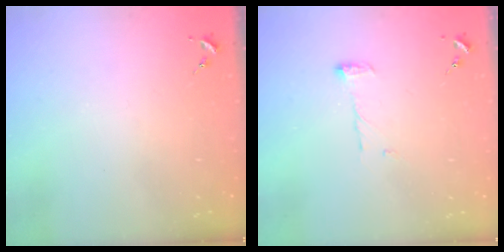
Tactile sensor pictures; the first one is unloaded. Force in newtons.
{"total": 6.3, "press": 6.3, "slide": 0.6}